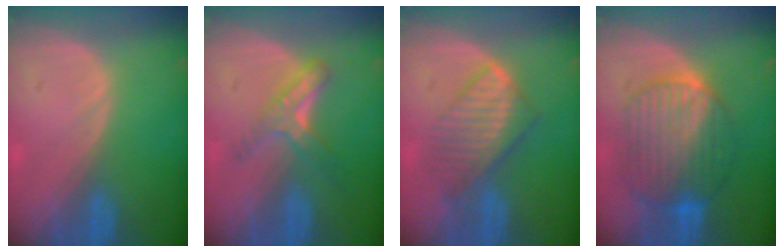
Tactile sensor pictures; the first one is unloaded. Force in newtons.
{"total": 5.5, "press": 4.9, "slide": 2.6}
{"total": 6.6, "press": 6.3, "slide": 1.9}
{"total": 9.9, "press": 9.8, "slide": 1.0}